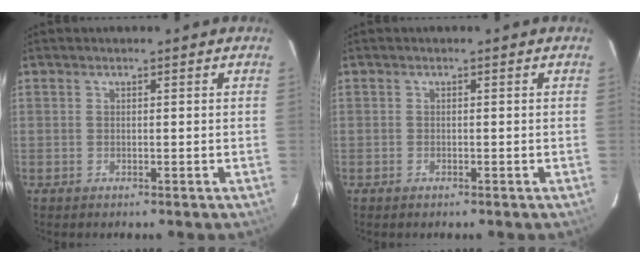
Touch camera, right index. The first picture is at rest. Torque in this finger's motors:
{"motor_torque": [0.26, -0.24, -0.01, -0.02]}